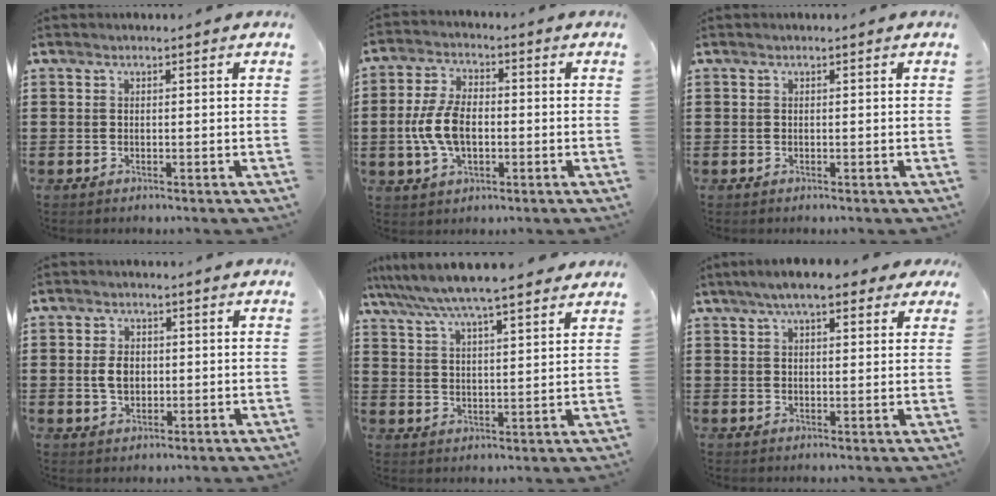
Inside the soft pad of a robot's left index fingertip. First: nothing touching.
{"total": 7.9, "force": [-1.0, 4.4, 6.5], "torque": [-0.157, 0.000, -0.026]}
{"total": 0.0}
{"total": 3.7, "force": [0.1, 2.5, 2.8], "torque": [-0.065, 0.006, -0.002]}
{"total": 6.9, "force": [6.1, 0.4, 3.2], "torque": [-0.085, -0.021, 0.105]}
{"total": 6.4, "force": [4.7, 2.0, 3.8], "torque": [-0.080, 0.005, 0.083]}